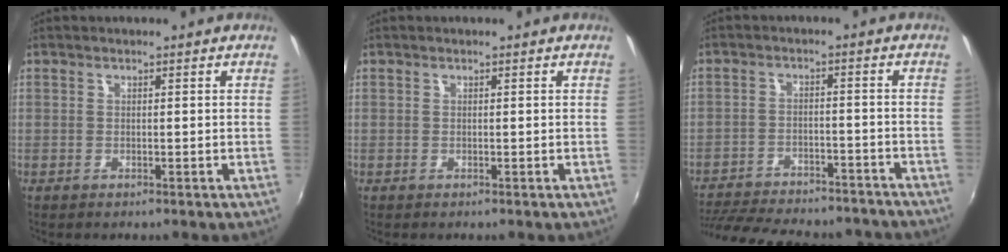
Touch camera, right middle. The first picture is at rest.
{"total": 0.0}
{"total": 23.2, "force": [-20.1, 7.1, 9.3], "torque": [-0.196, -0.006, -0.265]}